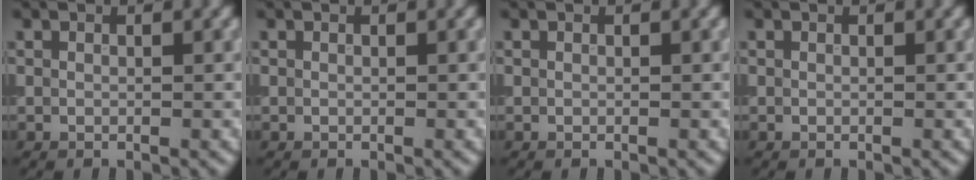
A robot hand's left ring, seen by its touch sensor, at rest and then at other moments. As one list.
[{"total": 0.0}, {"total": 0.0}, {"total": 0.0}]